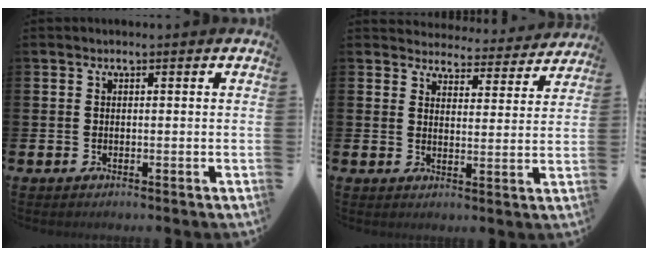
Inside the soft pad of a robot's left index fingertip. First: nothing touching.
{"total": 4.2, "force": [4.1, 0.9, -0.1], "torque": [-0.004, -0.038, 0.068]}